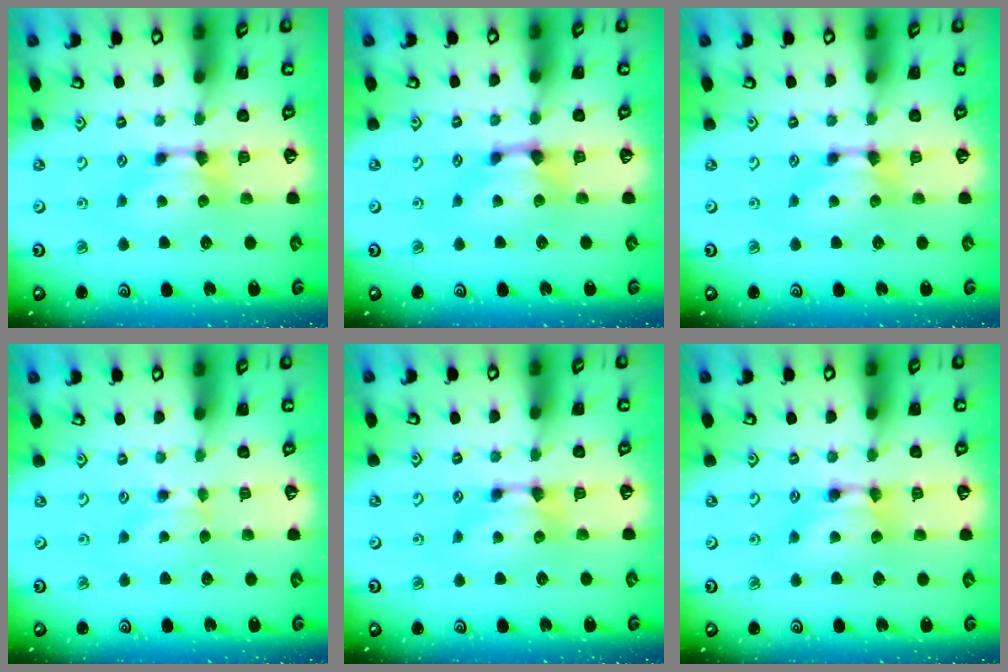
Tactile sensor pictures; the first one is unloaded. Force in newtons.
{"total": 1.0, "press": 0.4, "slide": 1.0}
{"total": 0.0}
{"total": 0.9, "press": 0.8, "slide": 0.5}
{"total": 0.0}
{"total": 1.7, "press": 1.7, "slide": 0.2}